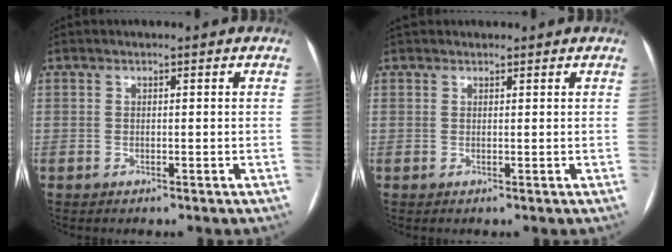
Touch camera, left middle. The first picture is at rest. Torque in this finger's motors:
{"motor_torque": [0.34, -0.38, 0.01, 0.03]}